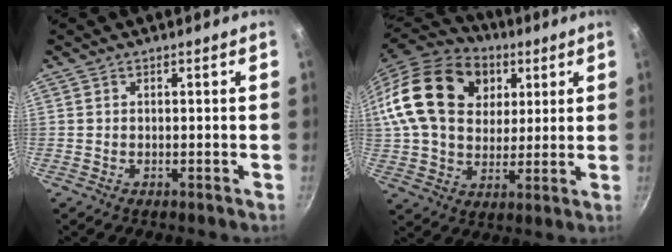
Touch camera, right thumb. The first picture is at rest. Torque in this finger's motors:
{"motor_torque": [-1.02, 2.23, 1.78, 0.06, 0.24]}